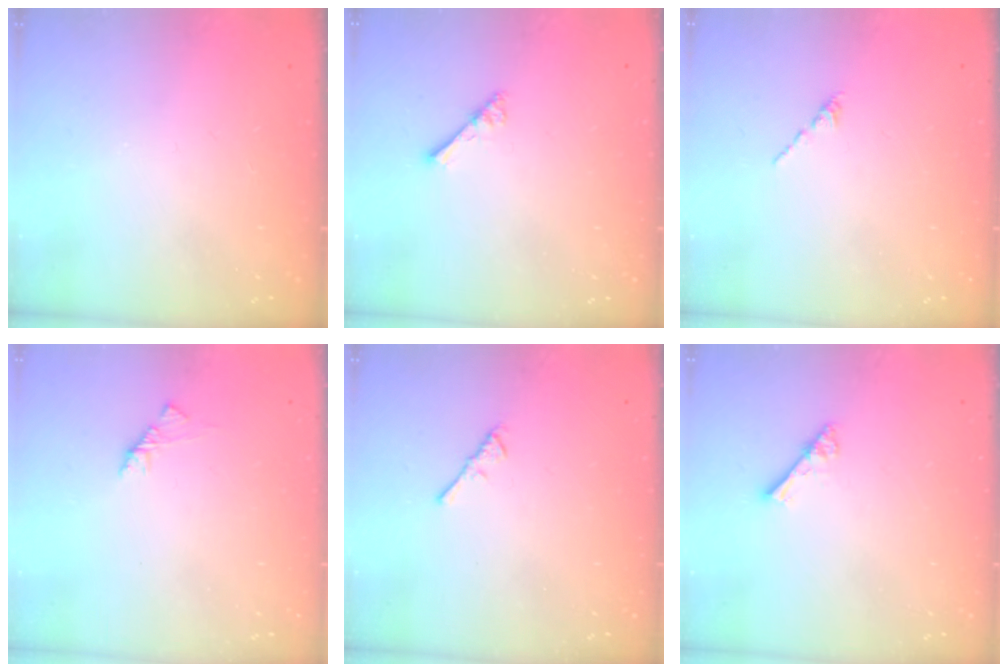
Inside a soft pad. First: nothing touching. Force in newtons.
{"total": 3.3, "press": 3.2, "slide": 0.4}
{"total": 0.6, "press": 0.5, "slide": 0.3}
{"total": 1.7, "press": 1.6, "slide": 0.5}
{"total": 2.2, "press": 2.1, "slide": 0.5}
{"total": 2.8, "press": 2.8, "slide": 0.3}